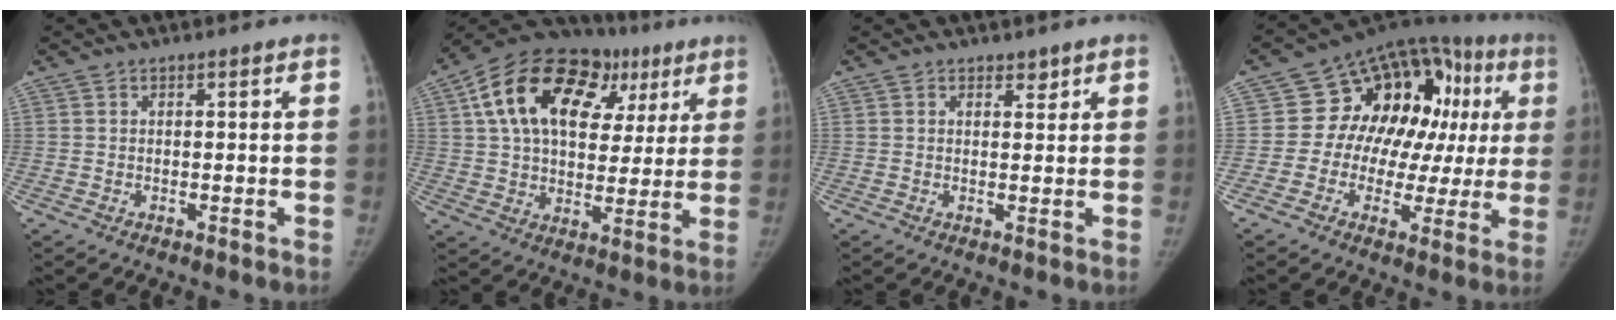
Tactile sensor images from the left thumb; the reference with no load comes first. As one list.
[{"total": 25.1, "force": [9.7, 15.9, 16.7], "torque": [-0.247, 0.037, 0.155]}, {"total": 1.3, "force": [1.0, 0.7, 0.3], "torque": [0.009, -0.007, 0.014]}, {"total": 20.8, "force": [3.0, 14.4, 14.7], "torque": [-0.134, 0.046, 0.039]}]